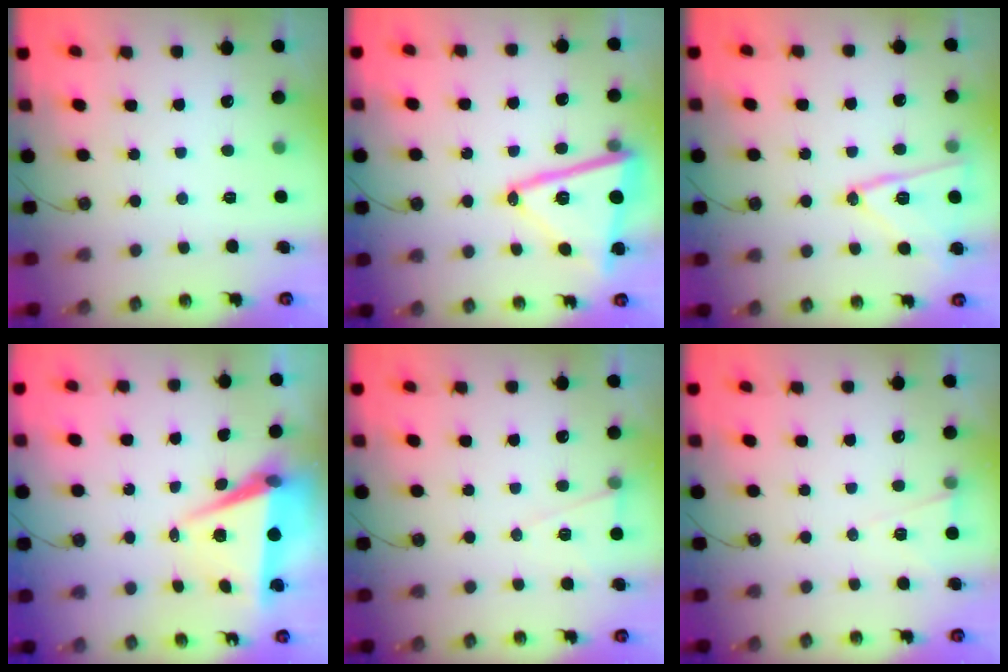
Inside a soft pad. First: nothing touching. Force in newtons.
{"total": 17.6, "press": 17.5, "slide": 1.7}
{"total": 14.2, "press": 14.2, "slide": 0.5}
{"total": 7.1, "press": 5.6, "slide": 4.3}
{"total": 6.8, "press": 5.2, "slide": 4.4}
{"total": 5.4, "press": 3.3, "slide": 4.2}